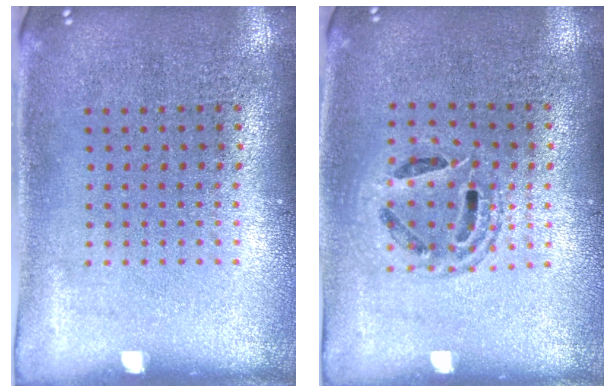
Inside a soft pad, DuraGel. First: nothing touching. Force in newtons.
{"total": 1.3, "press": 1.1, "slide": 0.6}